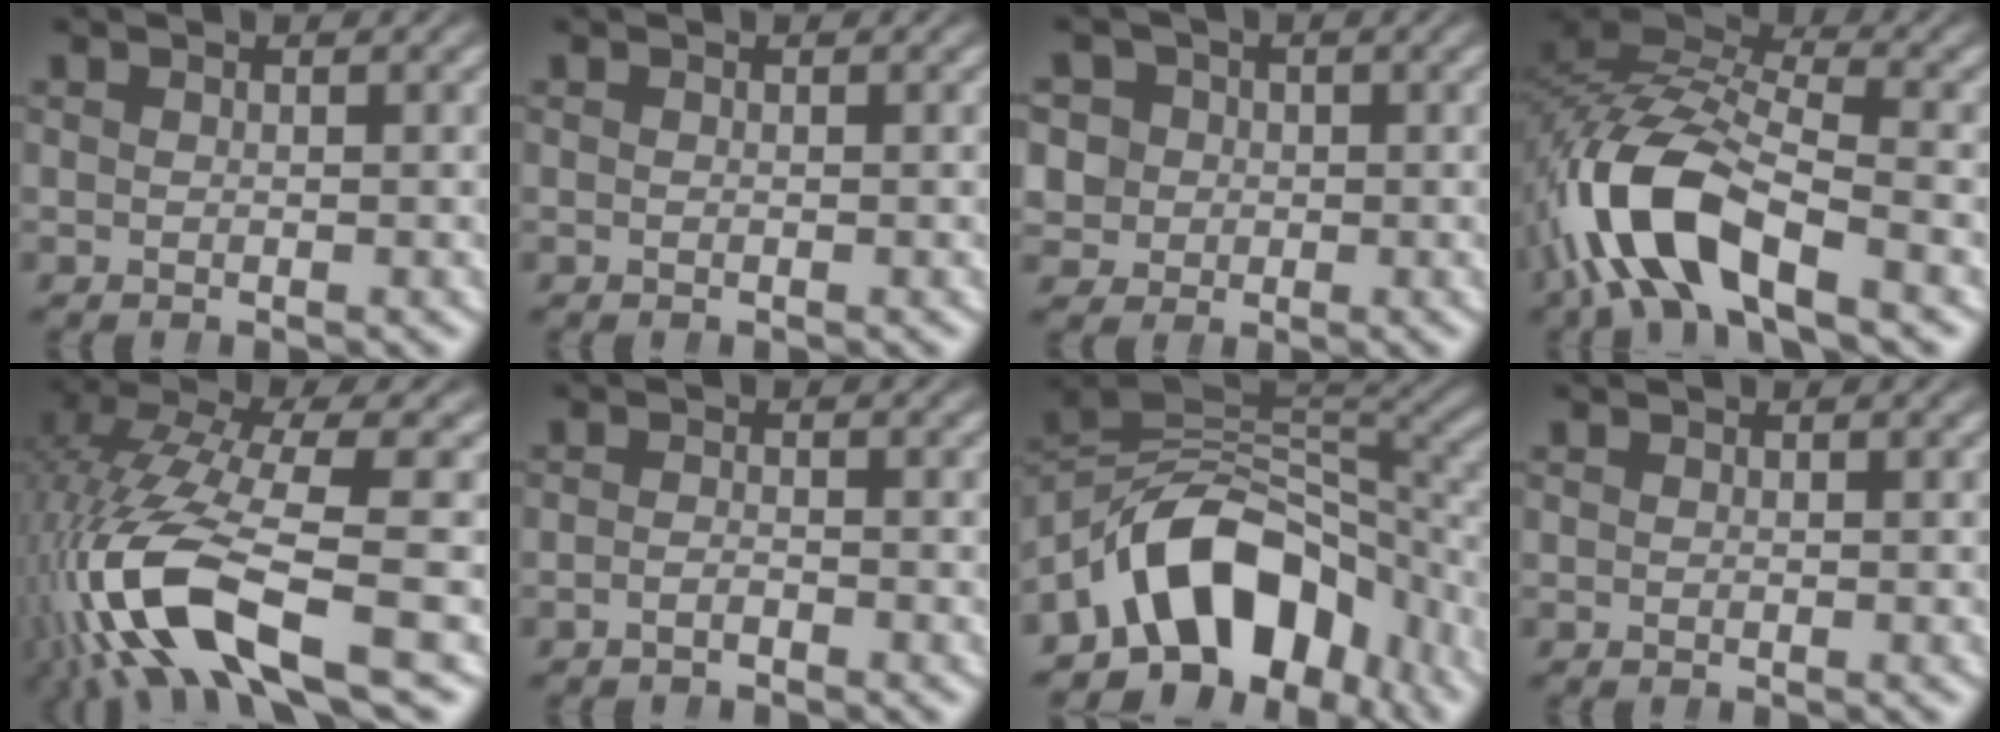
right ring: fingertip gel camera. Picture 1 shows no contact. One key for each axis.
{"total": 0.0}
{"total": 7.8, "fx": 0.1, "fy": 7.2, "fz": 3.0, "tx": -0.069, "ty": -0.021, "tz": 0.005}
{"total": 10.7, "fx": -1.4, "fy": 6.5, "fz": 8.4, "tx": -0.177, "ty": -0.019, "tz": -0.021}
{"total": 10.7, "fx": -2.3, "fy": 5.1, "fz": 9.1, "tx": -0.214, "ty": -0.041, "tz": -0.017}
{"total": 1.3, "fx": -1.2, "fy": -0.1, "fz": 0.3, "tx": 0.001, "ty": 0.000, "tz": -0.024}
{"total": 17.6, "fx": -4.7, "fy": 12.0, "fz": 12.1, "tx": -0.212, "ty": -0.037, "tz": -0.057}
{"total": 0.0}